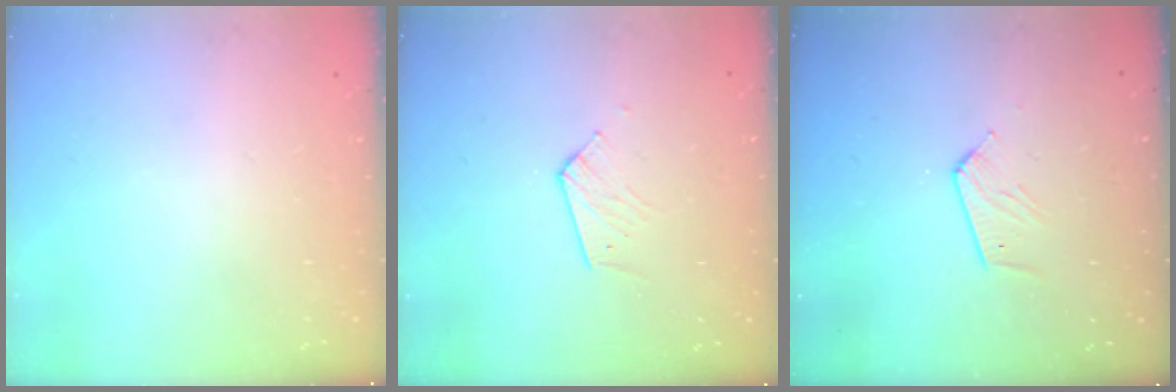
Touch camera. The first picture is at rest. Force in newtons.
{"total": 4.9, "press": 4.8, "slide": 0.4}
{"total": 5.4, "press": 5.4, "slide": 0.5}